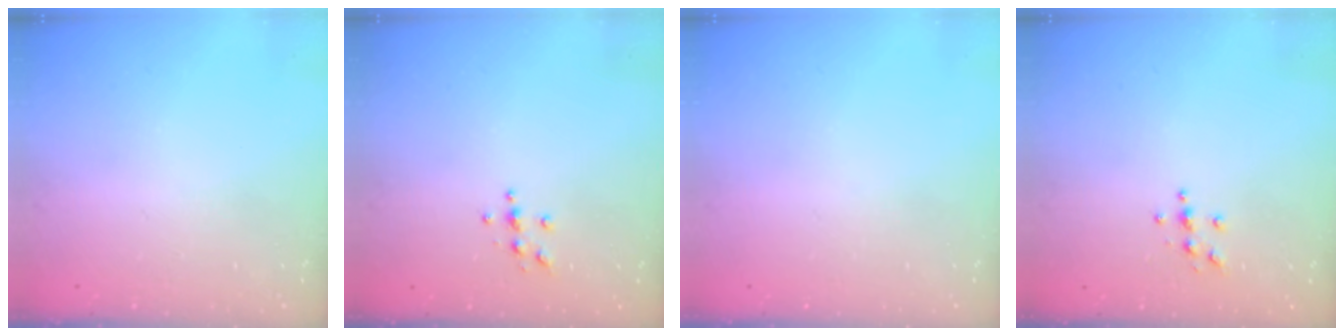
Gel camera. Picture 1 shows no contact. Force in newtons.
{"total": 3.8, "press": 3.8, "slide": 0.4}
{"total": 0.0}
{"total": 3.8, "press": 3.8, "slide": 0.4}